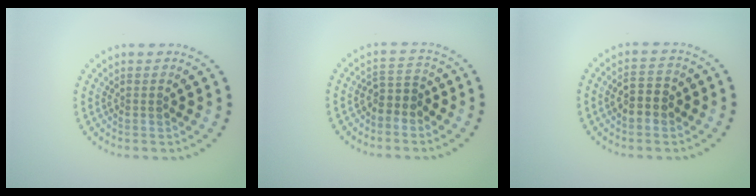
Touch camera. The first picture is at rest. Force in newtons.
{"total": 1.9, "press": 1.3, "slide": 1.4}
{"total": 2.6, "press": 2.6, "slide": 0.2}